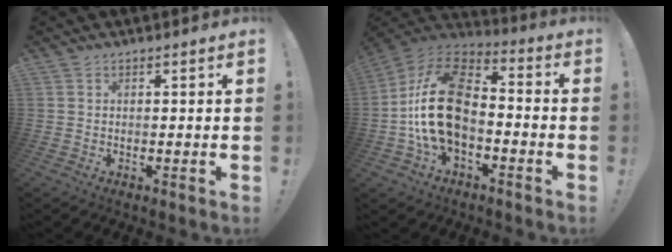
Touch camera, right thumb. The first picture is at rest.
{"total": 21.7, "force": [-2.4, 13.7, 16.7], "torque": [-0.322, 0.032, -0.034]}